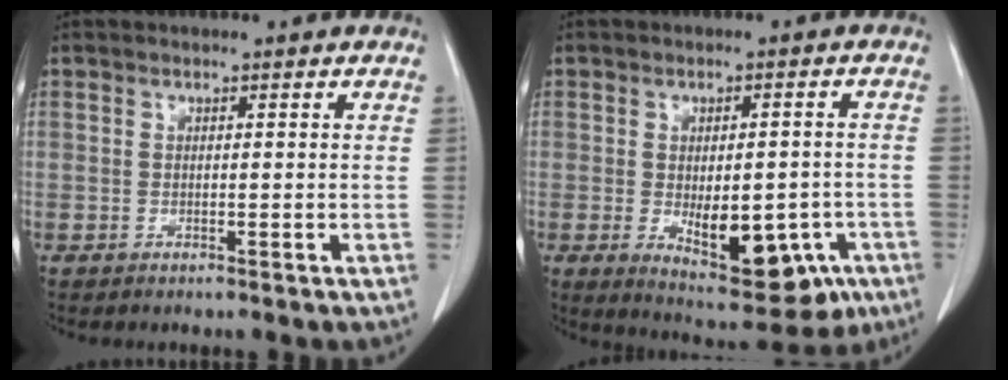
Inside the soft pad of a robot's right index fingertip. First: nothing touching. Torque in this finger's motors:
{"motor_torque": [0.23, -0.03, 0.22, 0.05]}